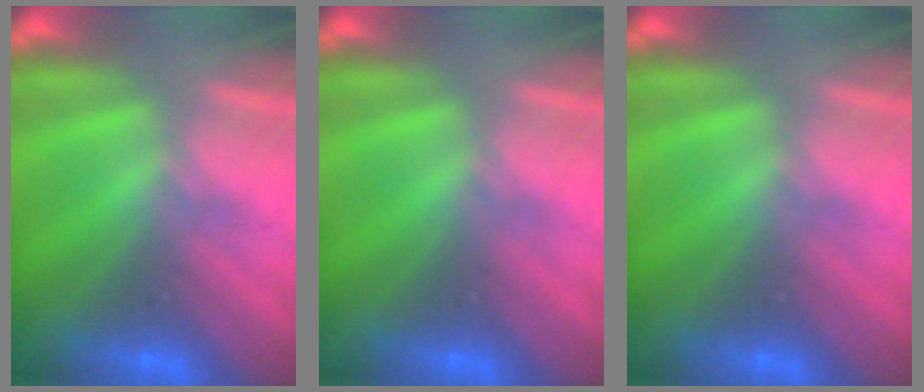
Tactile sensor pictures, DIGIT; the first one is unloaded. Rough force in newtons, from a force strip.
{"total": 0.0}
{"total": 0.0}